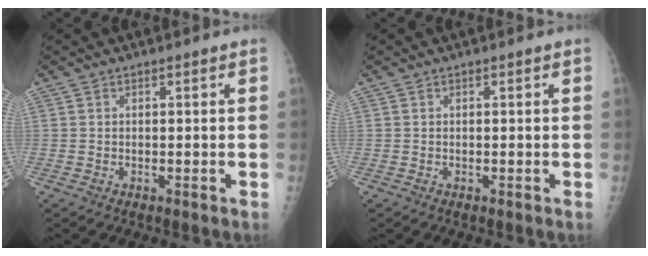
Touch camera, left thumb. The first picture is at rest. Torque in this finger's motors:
{"motor_torque": [0.00, 0.00, -0.03, -0.03, 0.00]}